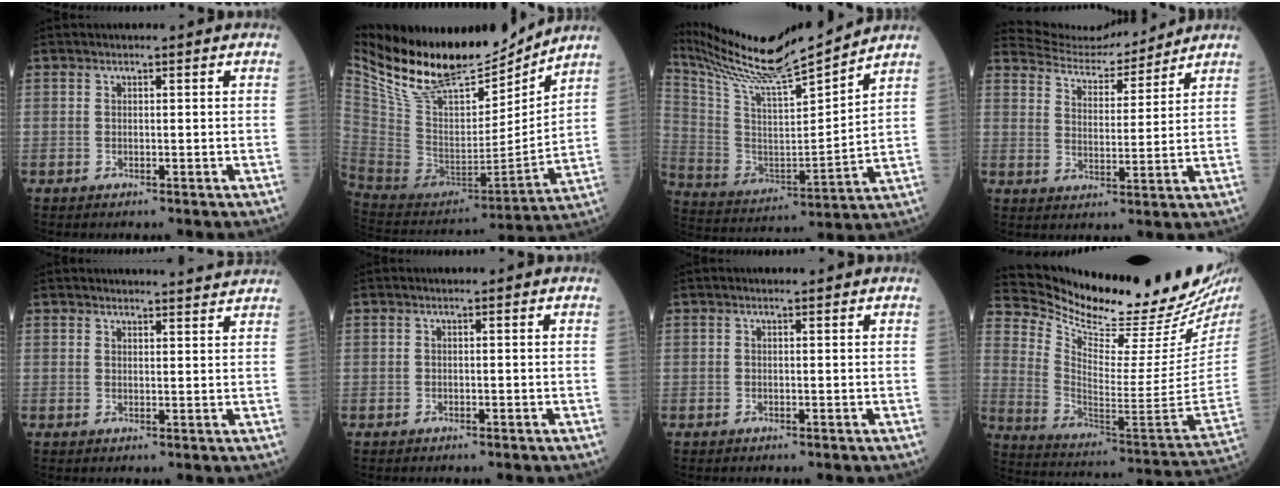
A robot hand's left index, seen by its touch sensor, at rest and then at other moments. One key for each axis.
{"total": 25.6, "fx": 21.7, "fy": 7.1, "fz": 11.5, "tx": -0.231, "ty": -0.018, "tz": 0.370}
{"total": 19.3, "fx": 17.6, "fy": -0.2, "fz": 7.9, "tx": -0.161, "ty": -0.023, "tz": 0.308}
{"total": 10.0, "fx": 9.9, "fy": 1.0, "fz": 1.1, "tx": -0.029, "ty": 0.009, "tz": 0.163}
{"total": 6.2, "fx": 6.1, "fy": 0.5, "fz": 0.8, "tx": -0.001, "ty": 0.007, "tz": 0.062}
{"total": 0.0}
{"total": 0.5, "fx": 0.4, "fy": 0.0, "fz": 0.2, "tx": -0.005, "ty": 0.001, "tz": 0.006}
{"total": 25.1, "fx": 22.6, "fy": 1.0, "fz": 10.8, "tx": -0.187, "ty": -0.110, "tz": 0.331}